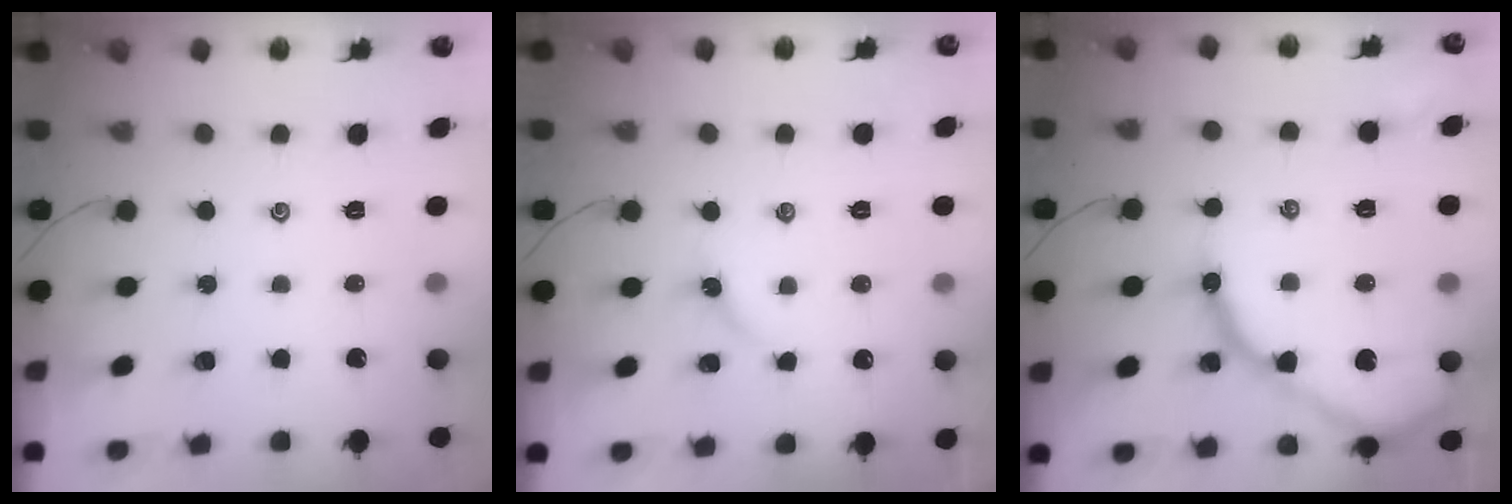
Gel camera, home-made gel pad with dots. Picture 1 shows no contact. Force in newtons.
{"total": 3.7, "press": 3.7, "slide": 0.5}
{"total": 16.7, "press": 16.6, "slide": 1.6}